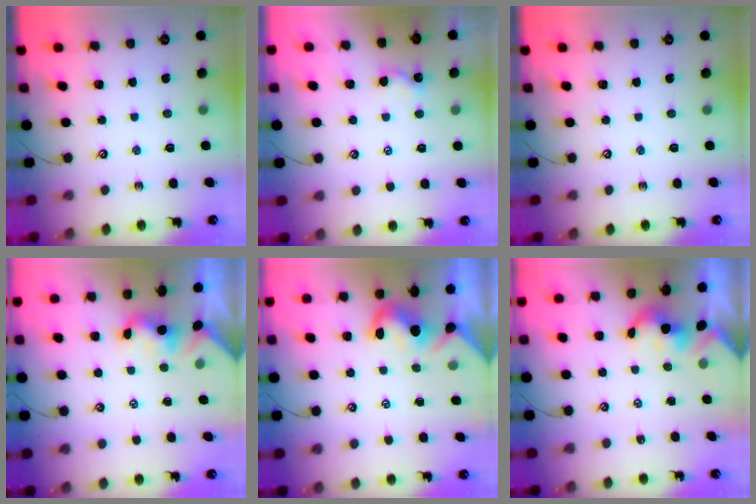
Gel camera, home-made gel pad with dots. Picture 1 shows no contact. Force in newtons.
{"total": 0.0}
{"total": 0.0}
{"total": 1.8, "press": 1.8, "slide": 0.5}
{"total": 2.1, "press": 2.0, "slide": 0.5}
{"total": 2.1, "press": 2.1, "slide": 0.2}